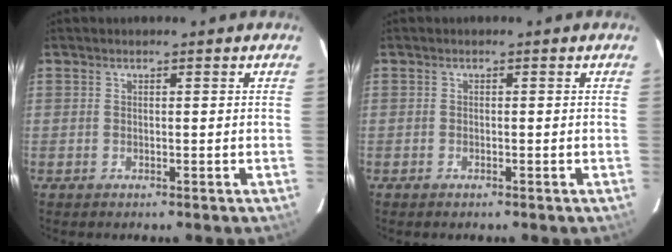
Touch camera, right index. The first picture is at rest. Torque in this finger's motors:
{"motor_torque": [-0.08, -0.06, 0.08, 0.01]}